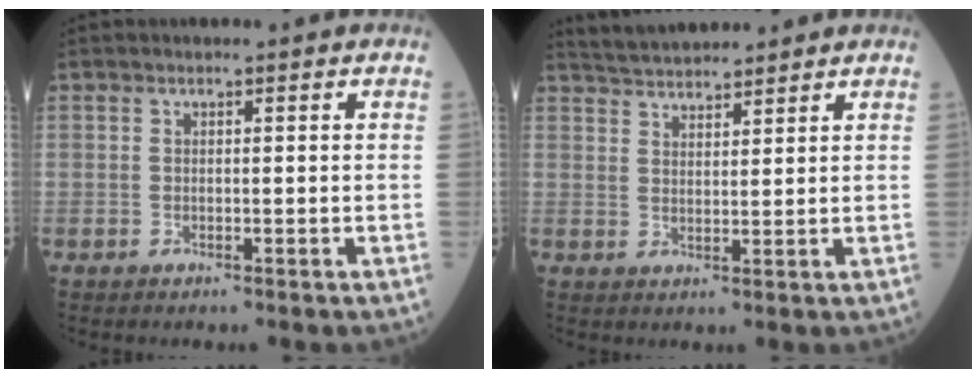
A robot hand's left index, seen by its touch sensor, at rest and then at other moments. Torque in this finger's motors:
{"motor_torque": [-0.10, -0.27, 0.05, 0.00]}